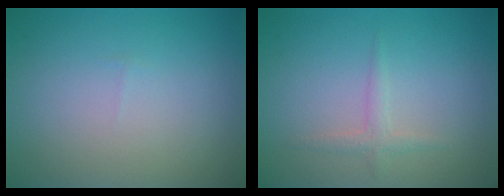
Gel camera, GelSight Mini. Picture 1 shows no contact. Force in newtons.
{"total": 1.3, "press": 1.3, "slide": 0.0}